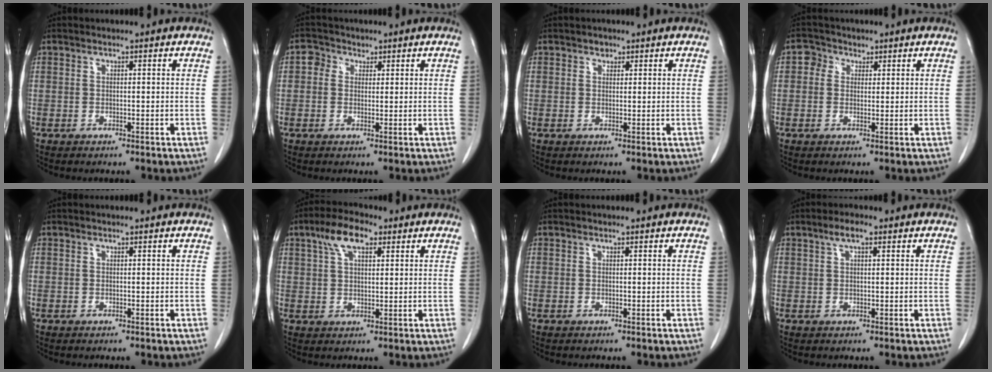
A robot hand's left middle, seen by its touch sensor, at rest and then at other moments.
{"total": 2.5, "force": [1.0, 2.1, 0.7], "torque": [-0.011, 0.008, 0.013]}
{"total": 0.9, "force": [0.7, 0.6, 0.2], "torque": [-0.002, -0.003, 0.009]}
{"total": 2.5, "force": [1.1, 2.2, 0.6], "torque": [-0.009, 0.006, 0.013]}
{"total": 0.0}
{"total": 5.5, "force": [3.0, 2.3, 4.1], "torque": [-0.084, 0.015, 0.056]}
{"total": 0.0}
{"total": 2.6, "force": [1.4, 0.7, 2.0], "torque": [-0.042, 0.008, 0.026]}